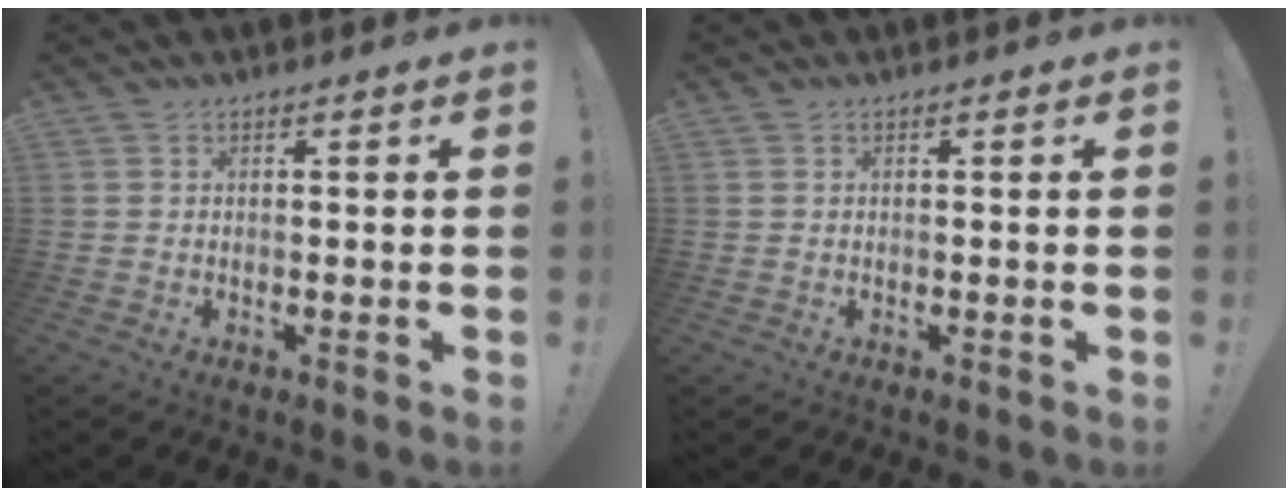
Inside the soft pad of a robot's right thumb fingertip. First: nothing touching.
{"total": 0.0}